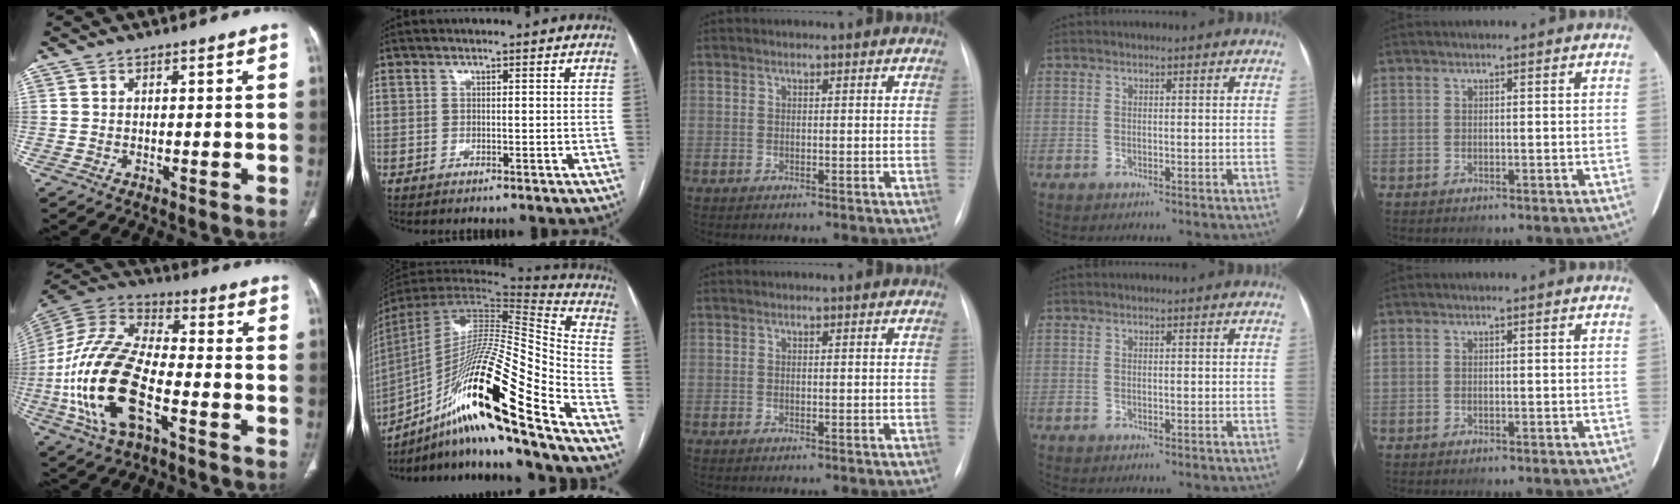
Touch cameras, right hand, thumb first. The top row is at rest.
{"thumb": {"total": 22.1, "force": [-6.5, 10.5, 18.4], "torque": [-0.386, 0.019, -0.122]}, "index": {"total": 28.5, "force": [-16.1, 1.6, 23.4], "torque": [-0.417, -0.022, -0.288]}}